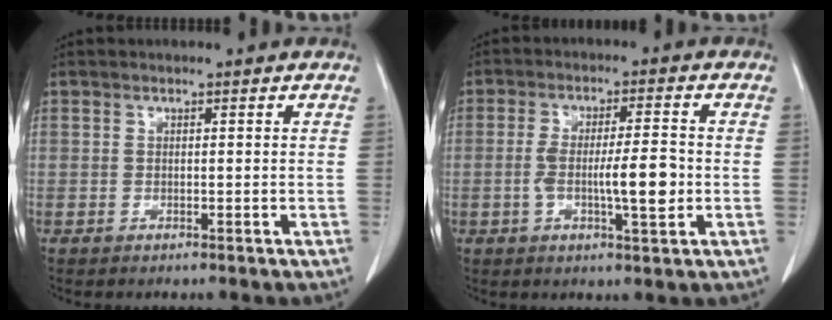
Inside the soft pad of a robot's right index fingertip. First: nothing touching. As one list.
[{"total": 7.7, "force": [-1.3, 1.1, 7.5], "torque": [-0.131, 0.002, -0.021]}]